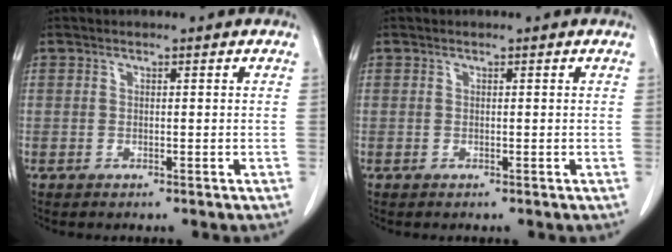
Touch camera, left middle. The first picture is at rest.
{"total": 0.0}